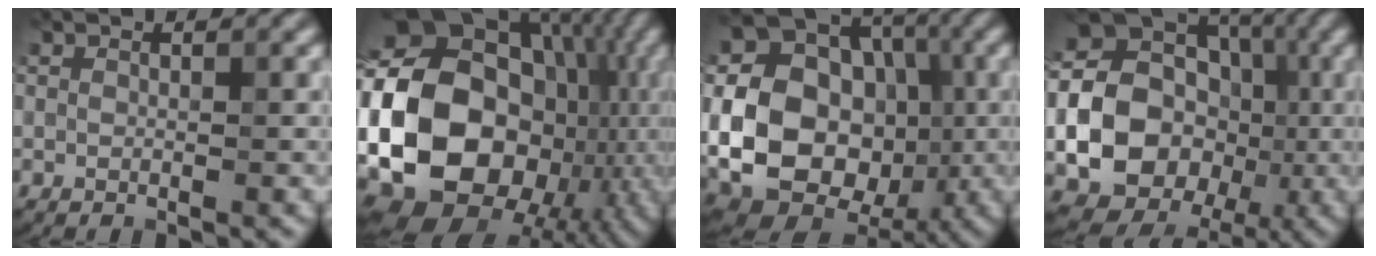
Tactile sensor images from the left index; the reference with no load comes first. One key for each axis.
{"total": 22.2, "fx": -2.4, "fy": 17.6, "fz": 13.3, "tx": -0.250, "ty": -0.014, "tz": -0.042}
{"total": 18.9, "fx": -2.1, "fy": 15.6, "fz": 10.3, "tx": -0.182, "ty": -0.006, "tz": -0.071}
{"total": 24.0, "fx": -3.1, "fy": 22.1, "fz": 8.7, "tx": -0.161, "ty": -0.002, "tz": -0.100}